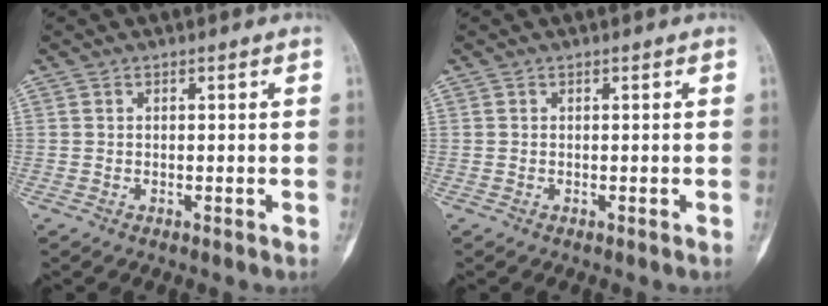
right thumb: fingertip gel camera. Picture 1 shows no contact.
{"total": 0.0}